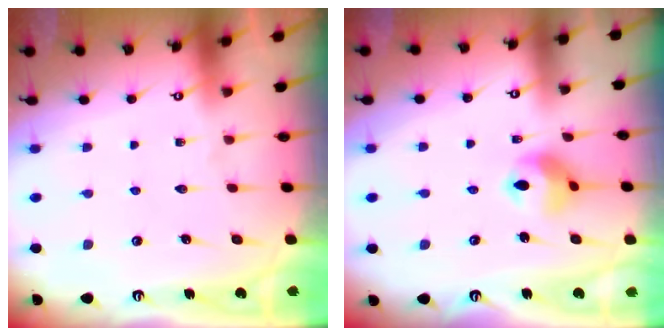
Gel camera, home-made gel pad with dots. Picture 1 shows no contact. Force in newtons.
{"total": 9.6, "press": 9.4, "slide": 2.1}